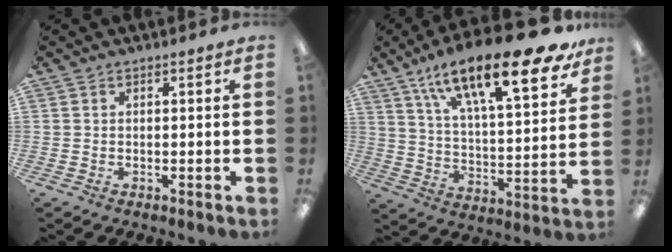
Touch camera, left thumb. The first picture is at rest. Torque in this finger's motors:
{"motor_torque": [0.71, 0.77, 1.60, -1.17, 0.55]}